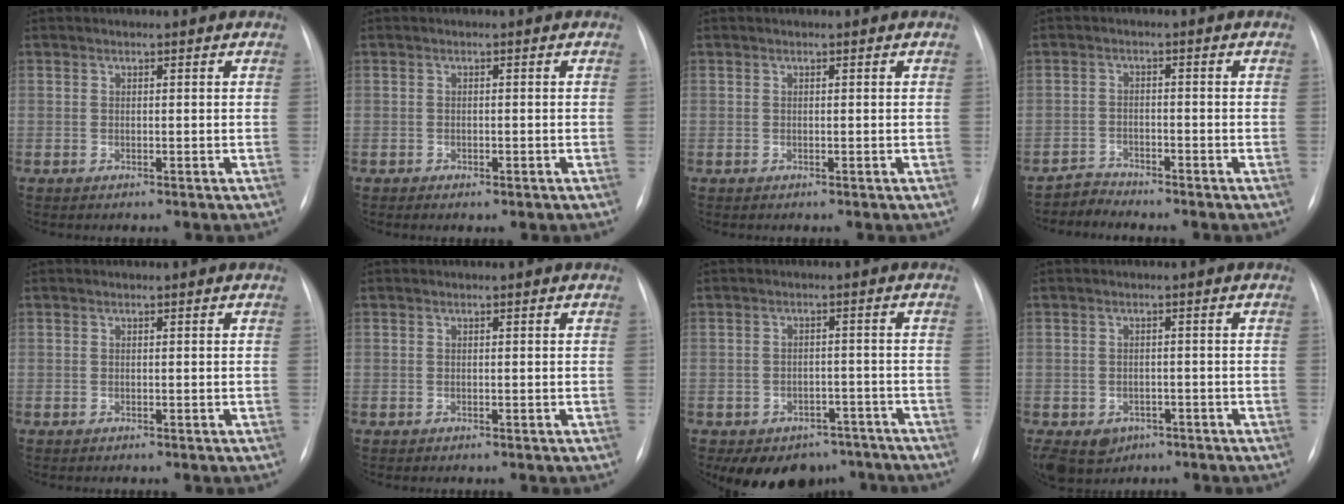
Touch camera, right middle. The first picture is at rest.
{"total": 1.0, "force": [-0.6, 0.5, 0.6], "torque": [-0.010, 0.000, -0.006]}
{"total": 0.0}
{"total": 2.4, "force": [-2.1, 0.0, -1.1], "torque": [0.028, -0.012, -0.040]}
{"total": 0.0}
{"total": 0.0}
{"total": 9.9, "force": [-7.2, 6.3, 2.7], "torque": [-0.027, 0.017, -0.087]}
{"total": 8.7, "force": [-4.2, 7.0, 3.0], "torque": [-0.078, 0.005, -0.048]}